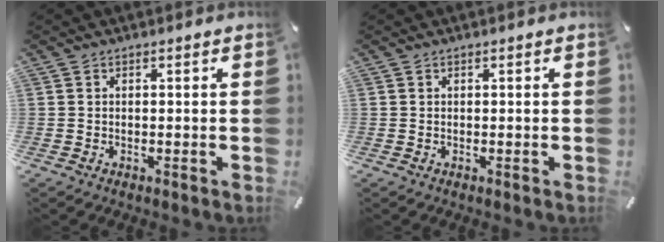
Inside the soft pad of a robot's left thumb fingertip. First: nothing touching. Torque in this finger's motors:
{"motor_torque": [0.00, 0.00, 0.00, 0.00, -0.01]}